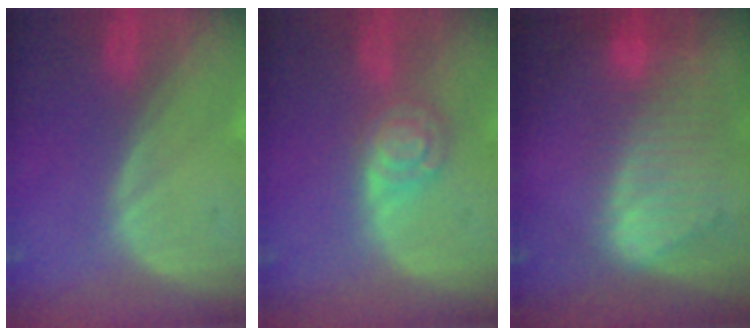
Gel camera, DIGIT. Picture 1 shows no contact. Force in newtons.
{"total": 5.3, "press": 4.6, "slide": 2.6}
{"total": 9.2, "press": 8.1, "slide": 4.4}